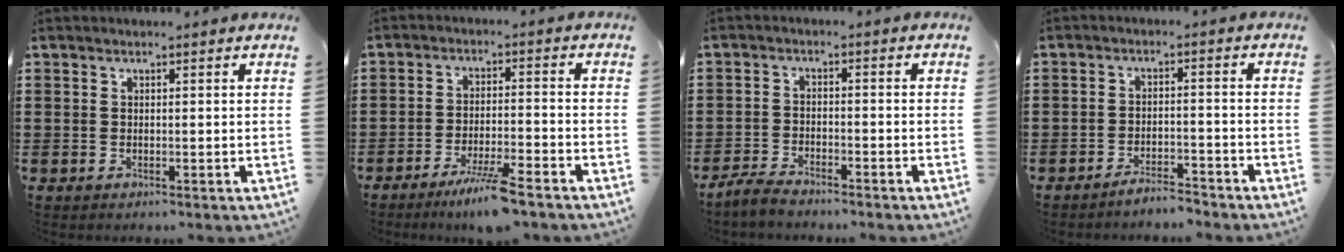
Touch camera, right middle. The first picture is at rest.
{"total": 6.2, "force": [-4.9, 0.1, 3.8], "torque": [-0.080, -0.015, -0.088]}
{"total": 3.0, "force": [-2.9, 0.4, 0.8], "torque": [-0.032, -0.001, -0.063]}
{"total": 3.3, "force": [-3.3, 0.1, 0.6], "torque": [-0.014, 0.001, -0.065]}